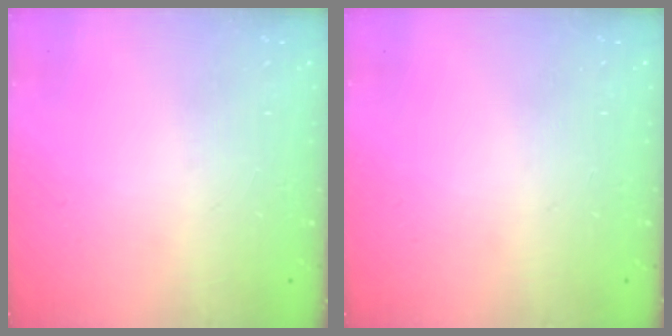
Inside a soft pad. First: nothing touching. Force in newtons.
{"total": 0.0}